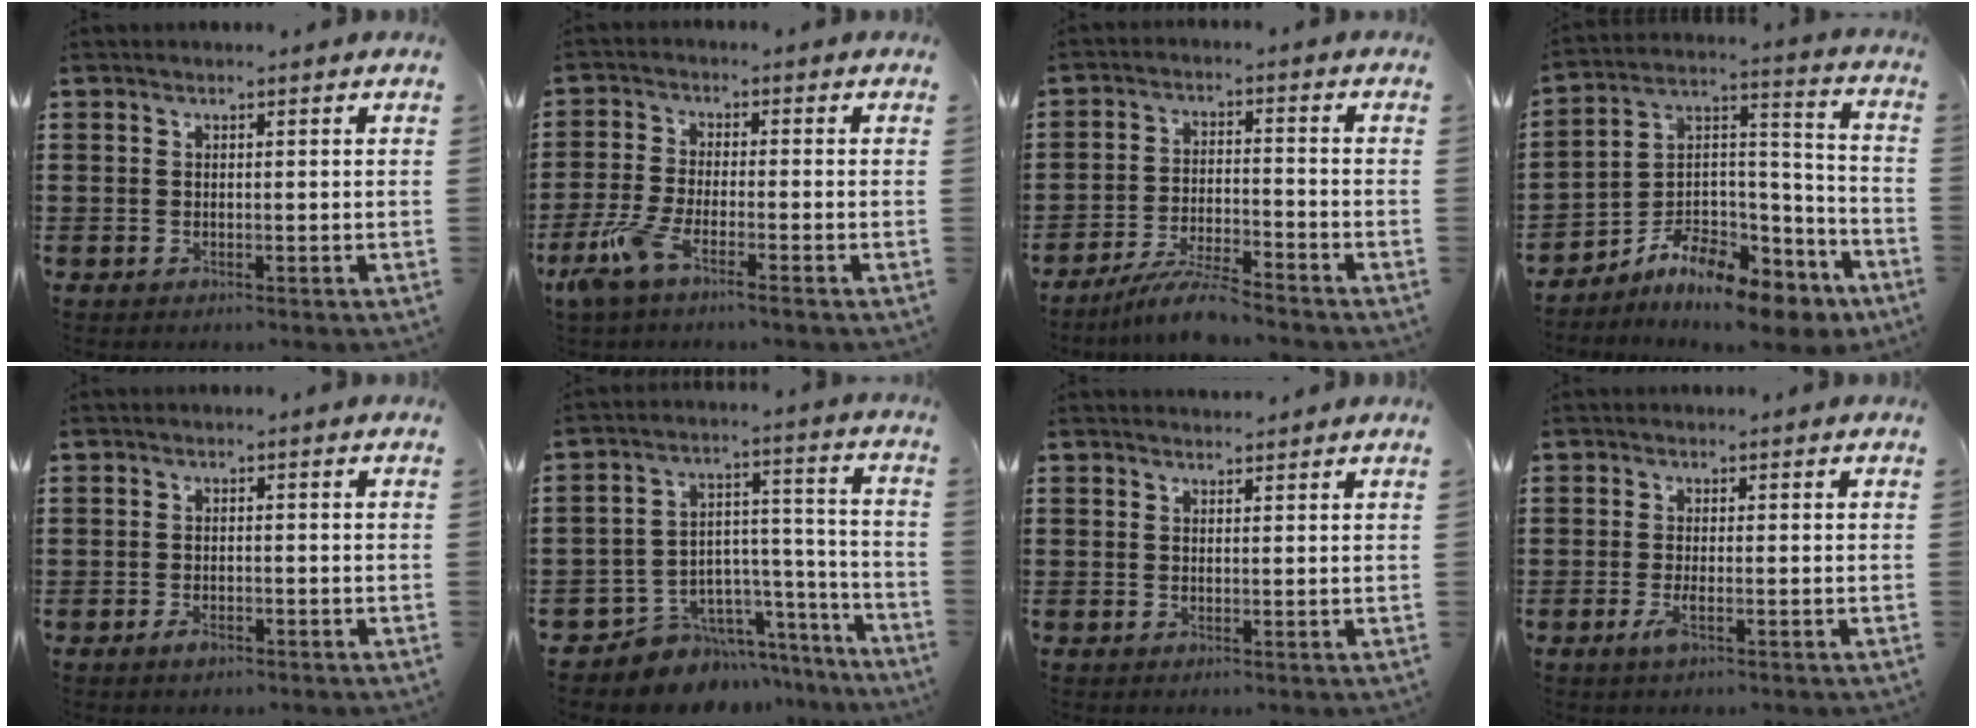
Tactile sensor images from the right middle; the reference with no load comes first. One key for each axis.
{"total": 5.4, "fx": -3.6, "fy": 0.8, "fz": 3.9, "tx": -0.106, "ty": -0.019, "tz": -0.072}
{"total": 6.2, "fx": -5.6, "fy": 0.1, "fz": 2.7, "tx": -0.056, "ty": -0.010, "tz": -0.106}
{"total": 10.4, "fx": -8.8, "fy": 3.0, "fz": 4.4, "tx": -0.084, "ty": 0.022, "tz": -0.174}
{"total": 1.5, "fx": -1.0, "fy": 0.6, "fz": 0.9, "tx": -0.019, "ty": -0.003, "tz": -0.018}
{"total": 7.4, "fx": -6.4, "fy": 3.9, "fz": 0.0, "tx": -0.001, "ty": 0.011, "tz": -0.116}
{"total": 1.3, "fx": 1.3, "fy": 0.2, "fz": 0.0, "tx": 0.005, "ty": -0.002, "tz": 0.022}
{"total": 2.2, "fx": -0.8, "fy": 0.2, "fz": 2.0, "tx": -0.042, "ty": -0.007, "tz": -0.016}